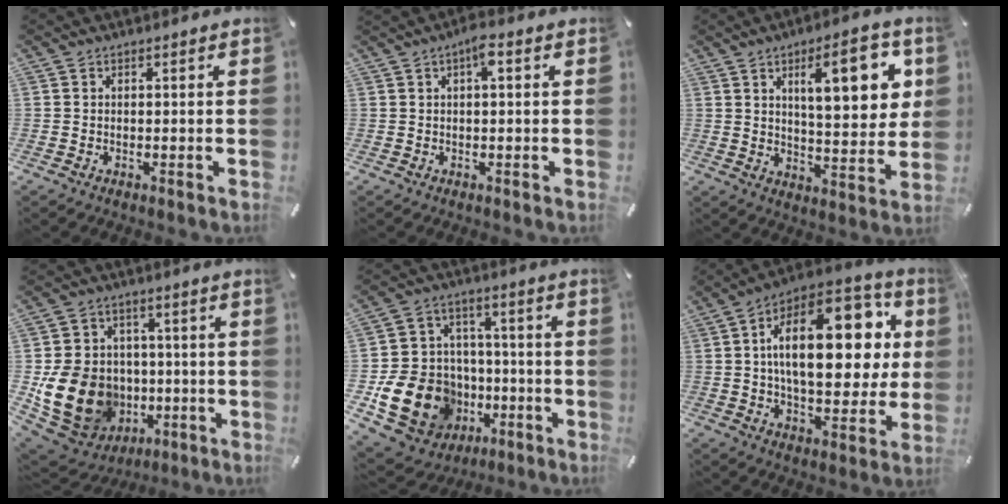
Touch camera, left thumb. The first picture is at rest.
{"total": 3.3, "force": [0.9, 1.0, 3.0], "torque": [-0.053, 0.005, 0.011]}
{"total": 16.1, "force": [6.4, 5.7, 13.6], "torque": [-0.193, -0.014, 0.092]}
{"total": 18.6, "force": [-3.3, 15.7, 9.5], "torque": [-0.179, 0.019, -0.037]}
{"total": 18.5, "force": [-5.7, 15.6, 8.3], "torque": [-0.140, 0.032, -0.081]}
{"total": 25.4, "force": [6.1, 13.2, 20.8], "torque": [-0.333, -0.026, 0.094]}